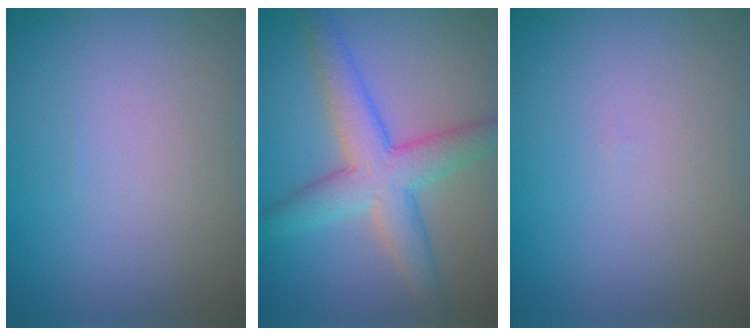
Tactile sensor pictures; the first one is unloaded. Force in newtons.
{"total": 5.8, "press": 5.8, "slide": 0.1}
{"total": 0.0}